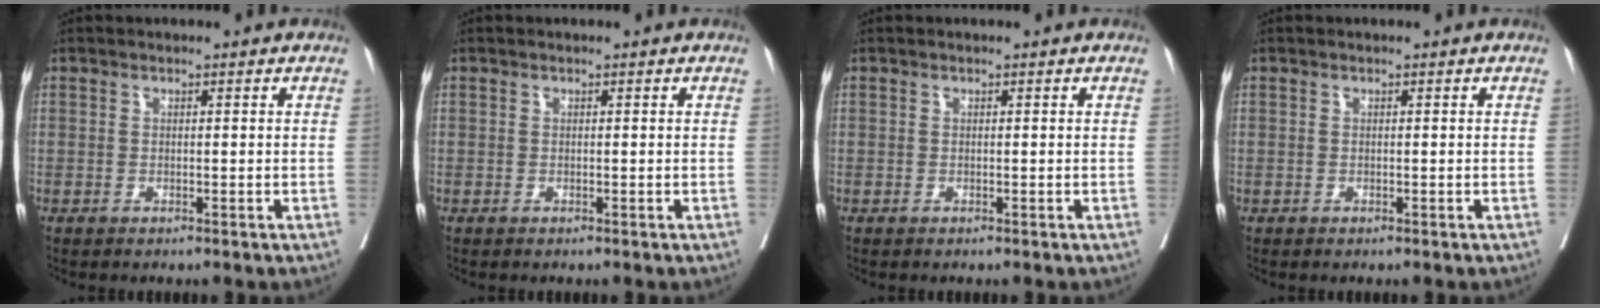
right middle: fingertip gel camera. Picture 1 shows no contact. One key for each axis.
{"total": 0.0}
{"total": 0.0}
{"total": 0.0}